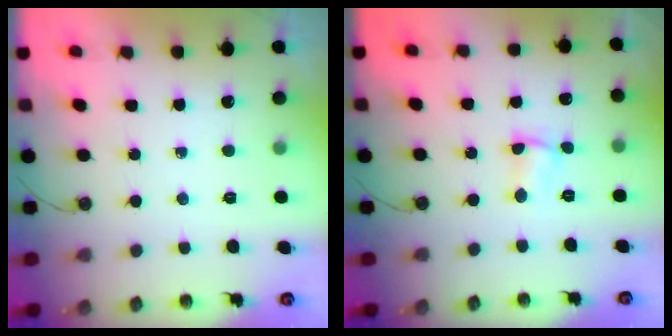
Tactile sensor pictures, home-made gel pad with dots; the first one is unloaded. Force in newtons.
{"total": 1.6, "press": 1.5, "slide": 0.5}